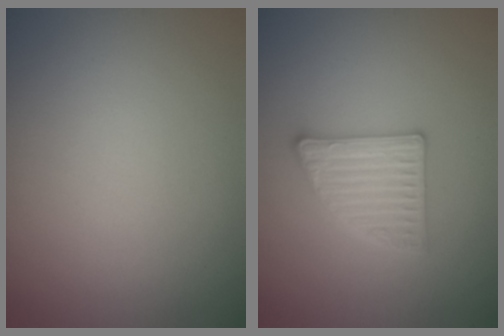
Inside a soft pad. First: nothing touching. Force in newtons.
{"total": 3.0, "press": 3.0, "slide": 0.6}